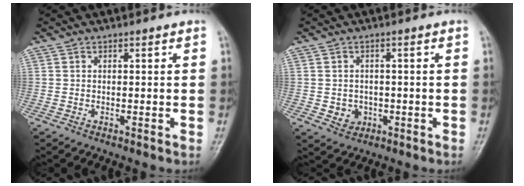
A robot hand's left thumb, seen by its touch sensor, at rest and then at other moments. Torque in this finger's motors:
{"motor_torque": [-0.26, -0.10, 0.11, 0.05, 0.00]}